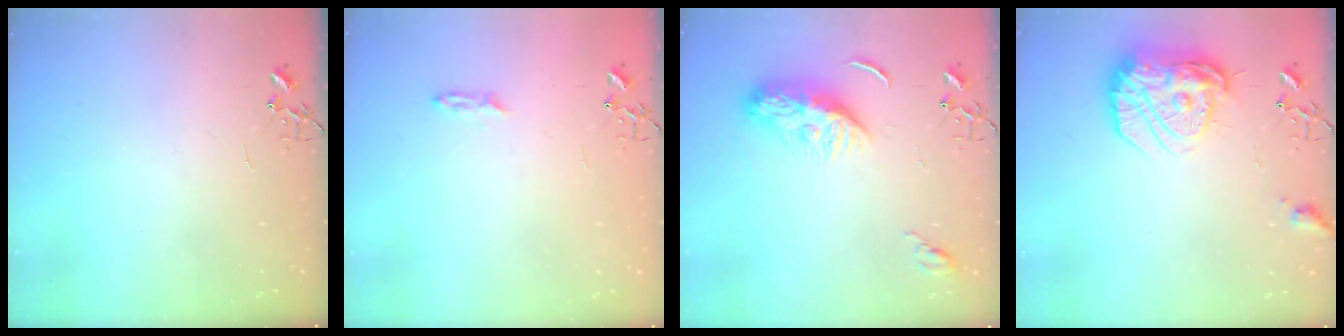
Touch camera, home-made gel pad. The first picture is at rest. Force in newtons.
{"total": 3.2, "press": 3.2, "slide": 0.4}
{"total": 10.3, "press": 10.2, "slide": 0.9}
{"total": 18.2, "press": 18.2, "slide": 1.5}